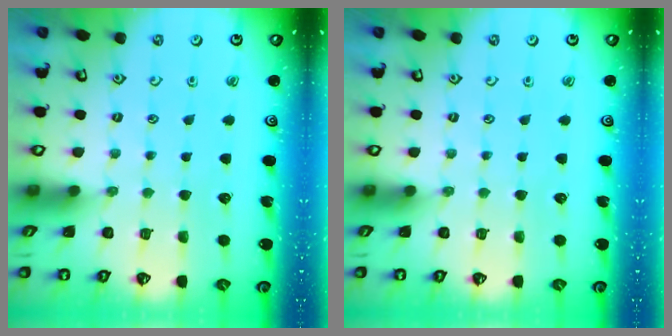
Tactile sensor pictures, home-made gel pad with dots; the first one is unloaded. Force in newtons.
{"total": 0.0}